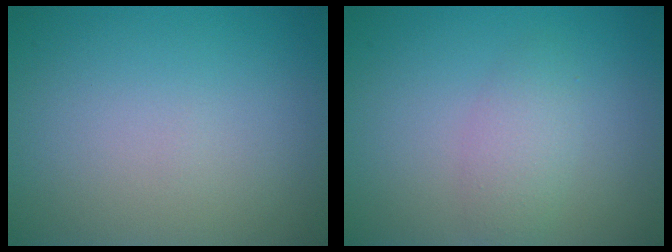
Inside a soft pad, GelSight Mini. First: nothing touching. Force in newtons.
{"total": 2.2, "press": 2.2, "slide": 0.1}